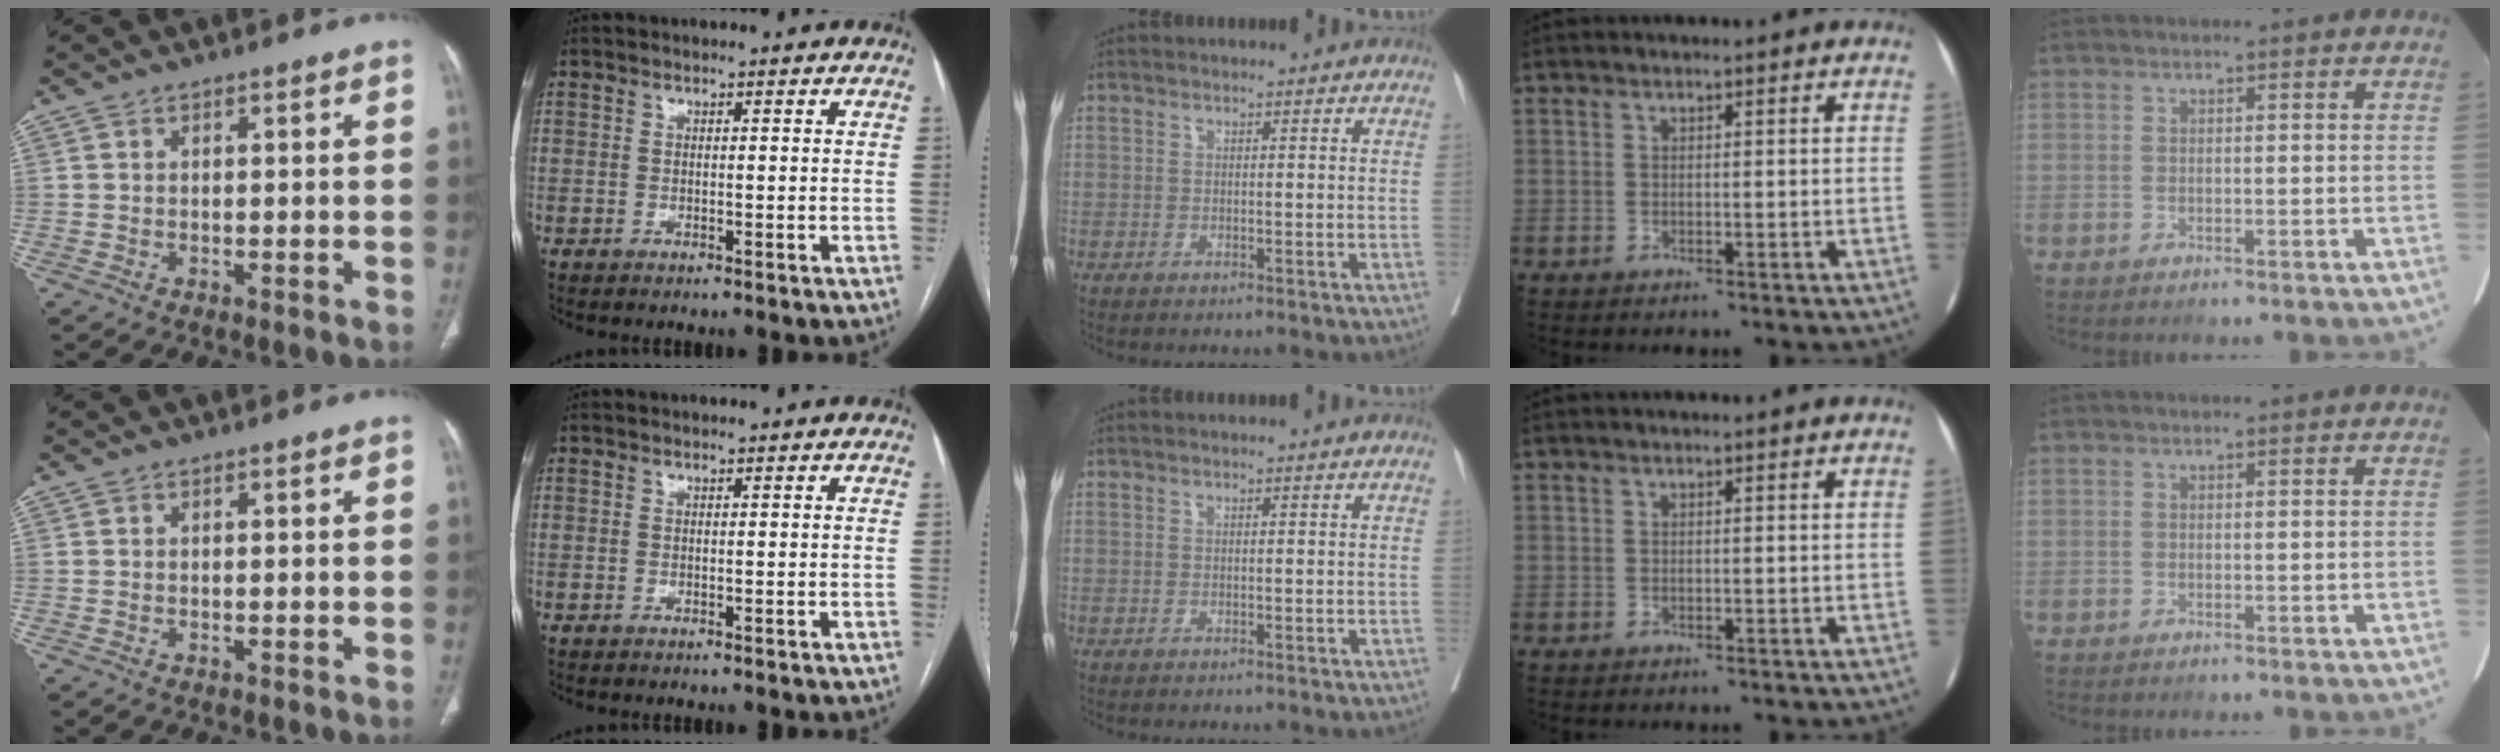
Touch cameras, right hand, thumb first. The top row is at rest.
{}